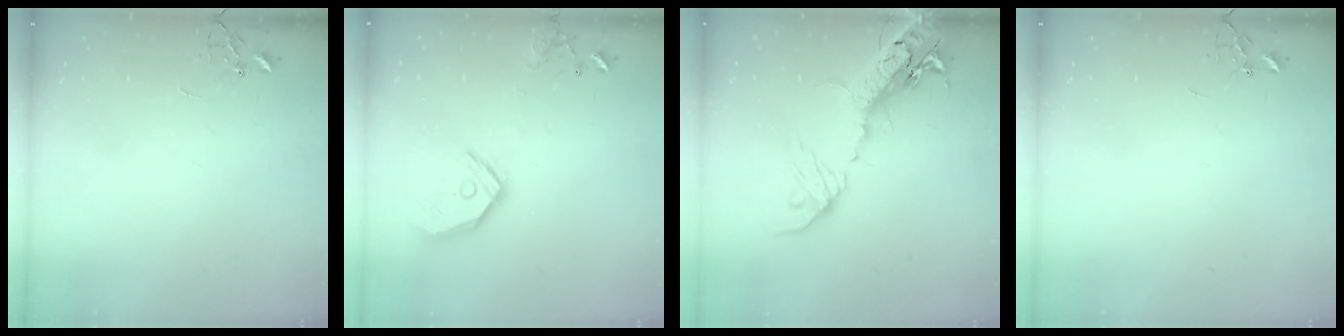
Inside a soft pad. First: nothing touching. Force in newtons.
{"total": 15.9, "press": 15.7, "slide": 2.6}
{"total": 23.9, "press": 23.3, "slide": 5.5}
{"total": 0.0}